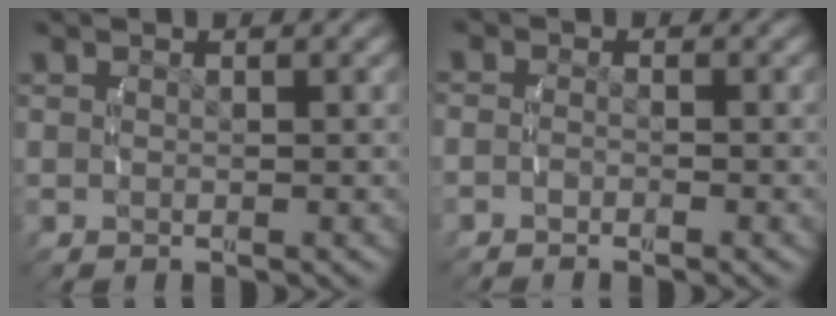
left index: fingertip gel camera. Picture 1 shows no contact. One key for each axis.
{"total": 1.3, "fx": -1.0, "fy": 0.8, "fz": 0.2, "tx": -0.015, "ty": -0.008, "tz": -0.018}